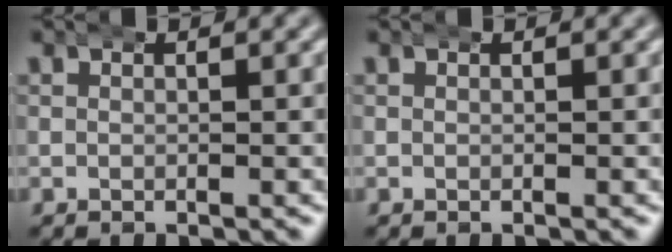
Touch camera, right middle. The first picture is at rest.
{"total": 0.0}